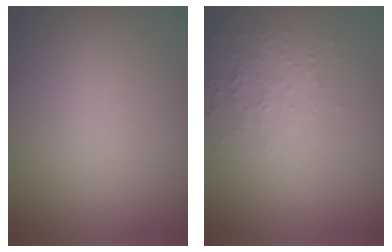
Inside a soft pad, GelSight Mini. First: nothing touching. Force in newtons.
{"total": 1.9, "press": 1.8, "slide": 0.6}